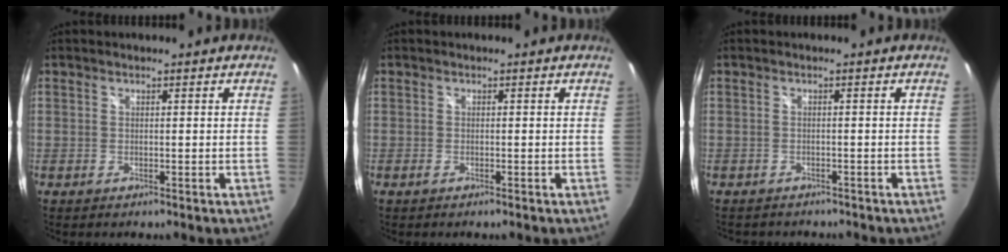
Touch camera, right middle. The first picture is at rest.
{"total": 0.7, "force": [-0.6, 0.1, 0.4], "torque": [-0.007, -0.001, -0.012]}
{"total": 3.4, "force": [-3.0, 1.4, 0.9], "torque": [-0.020, -0.012, -0.041]}